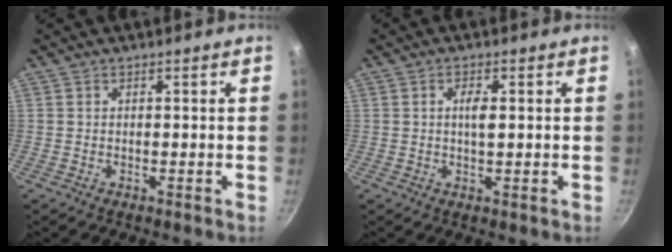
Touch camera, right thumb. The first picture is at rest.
{"total": 2.9, "force": [0.5, 1.1, 2.7], "torque": [-0.047, -0.001, 0.006]}